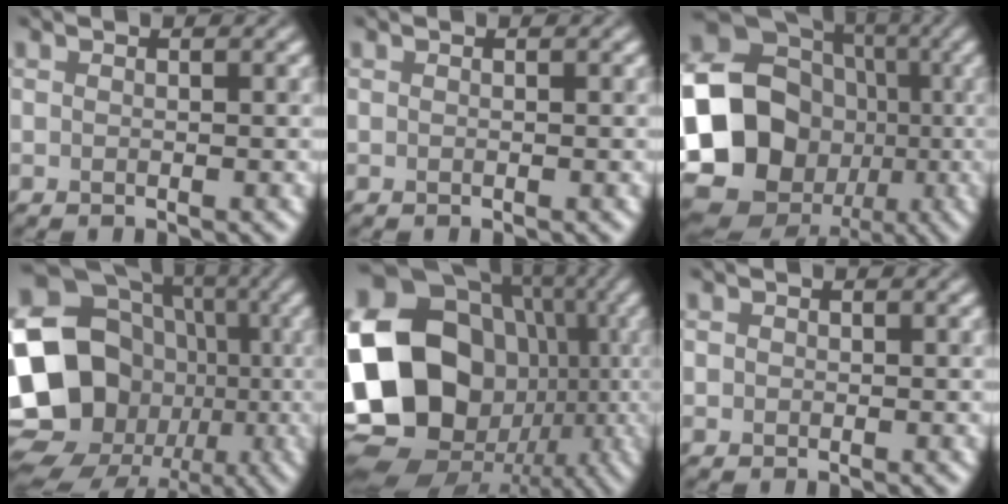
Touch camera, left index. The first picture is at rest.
{"total": 0.0}
{"total": 21.9, "force": [-3.5, 20.1, 8.1], "torque": [-0.190, -0.005, -0.108]}
{"total": 23.9, "force": [-2.9, 21.5, 10.0], "torque": [-0.204, 0.027, -0.101]}
{"total": 24.8, "force": [-1.0, 22.0, 11.4], "torque": [-0.233, 0.004, -0.037]}
{"total": 0.6, "force": [0.1, 0.6, 0.0], "torque": [0.004, -0.002, -0.002]}